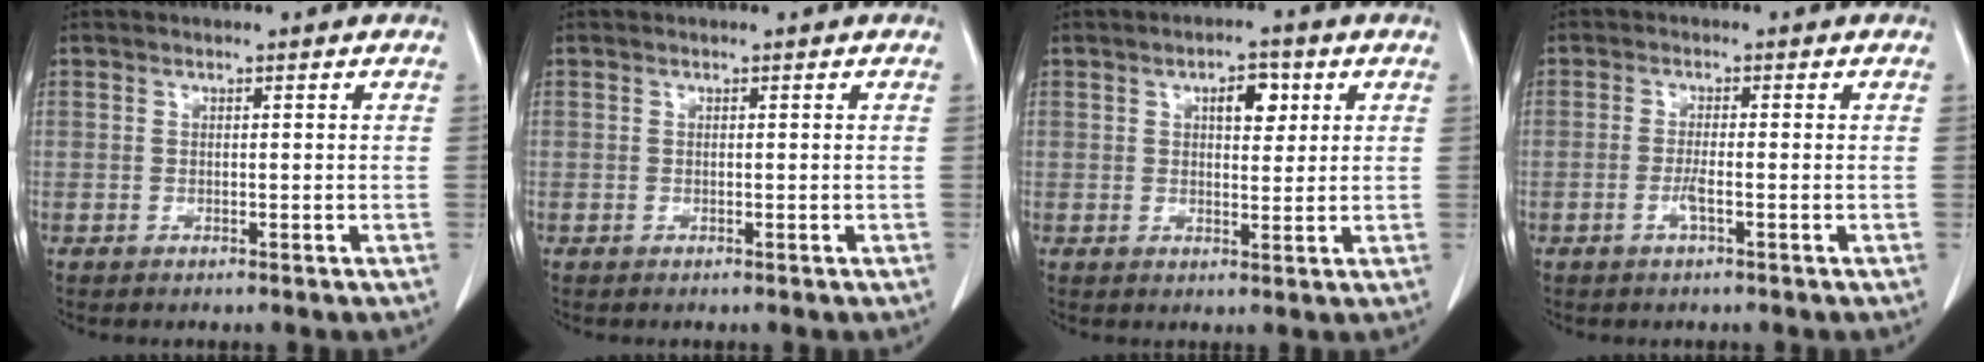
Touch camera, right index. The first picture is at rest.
{"total": 0.0}
{"total": 4.4, "force": [1.7, 2.0, 3.5], "torque": [-0.052, 0.005, 0.025]}
{"total": 1.9, "force": [-0.8, 0.1, 1.8], "torque": [-0.038, -0.001, -0.017]}